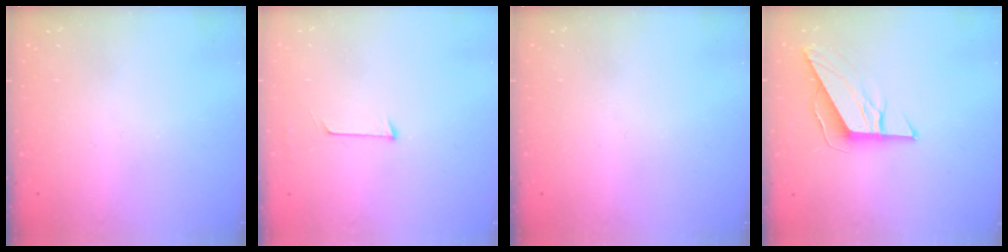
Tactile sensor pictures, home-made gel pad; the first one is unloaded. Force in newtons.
{"total": 3.9, "press": 3.9, "slide": 0.4}
{"total": 0.0}
{"total": 9.1, "press": 9.1, "slide": 0.7}